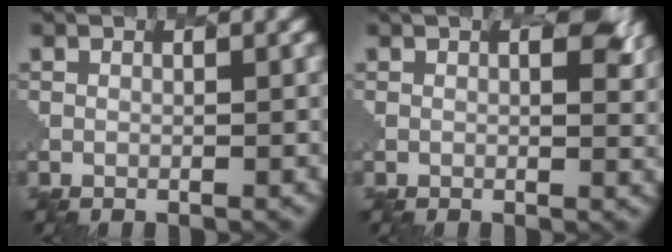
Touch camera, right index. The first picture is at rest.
{"total": 1.6, "force": [1.5, -0.1, -0.7], "torque": [0.002, 0.015, 0.001]}